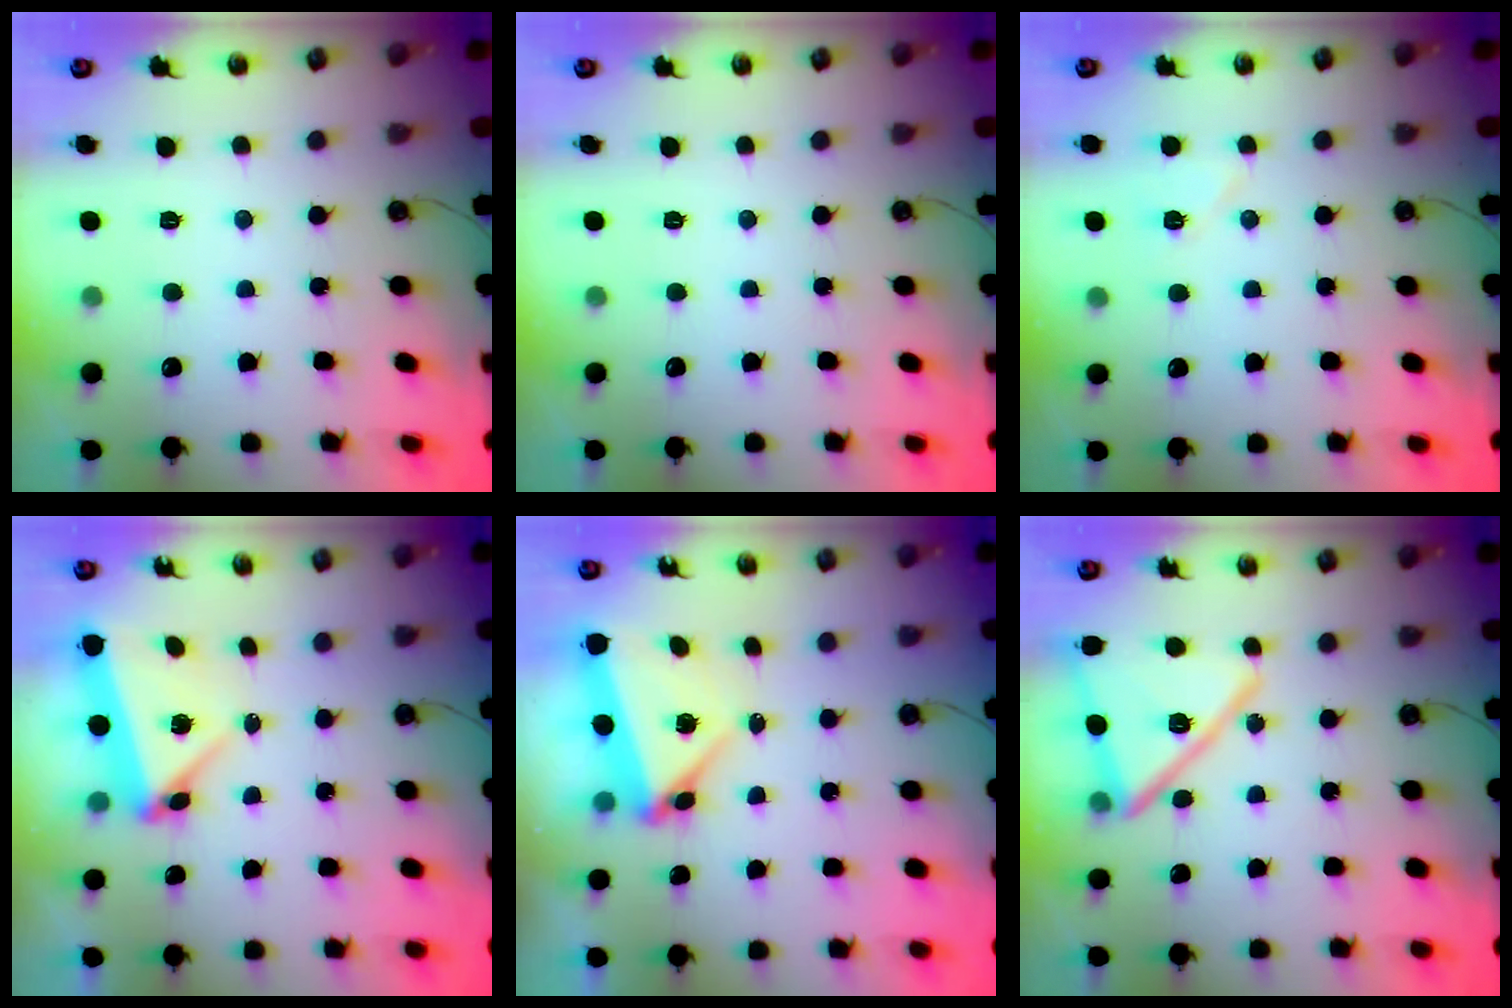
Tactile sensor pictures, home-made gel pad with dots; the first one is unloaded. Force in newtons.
{"total": 0.0}
{"total": 4.9, "press": 4.8, "slide": 1.0}
{"total": 5.6, "press": 5.5, "slide": 0.8}
{"total": 5.4, "press": 5.4, "slide": 0.2}
{"total": 18.0, "press": 18.0, "slide": 1.1}